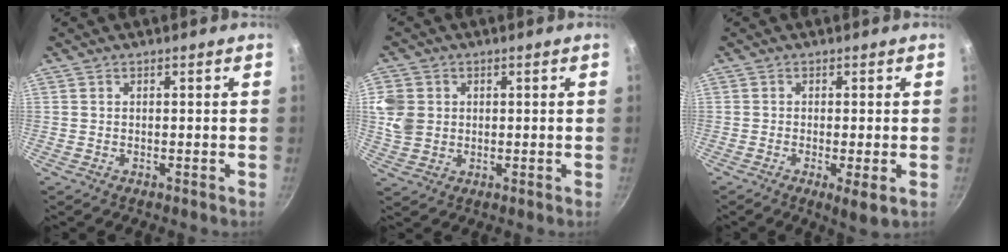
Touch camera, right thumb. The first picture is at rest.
{"total": 7.2, "force": [1.1, 5.9, 3.8], "torque": [-0.072, 0.001, 0.025]}
{"total": 4.0, "force": [-1.2, 0.7, 3.8], "torque": [-0.070, -0.013, -0.023]}